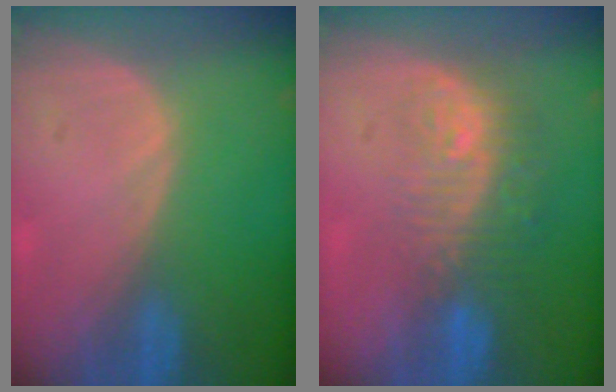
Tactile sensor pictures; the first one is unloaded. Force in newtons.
{"total": 9.6, "press": 8.0, "slide": 5.4}